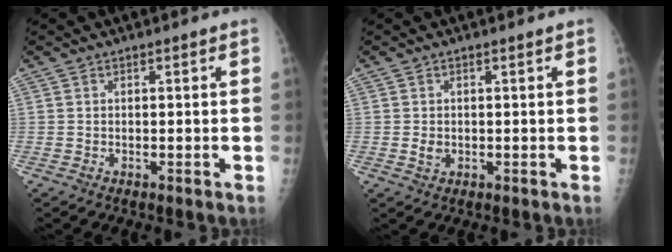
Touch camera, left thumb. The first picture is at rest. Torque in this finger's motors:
{"motor_torque": [-0.36, -0.16, 0.07, 0.00, 0.01]}